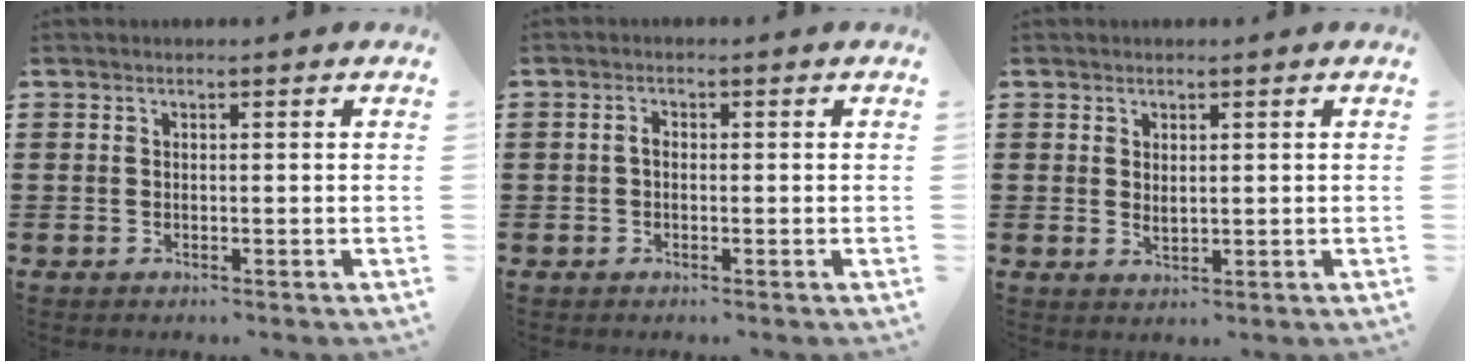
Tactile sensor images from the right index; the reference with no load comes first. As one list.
[{"total": 1.4, "force": [-0.3, 0.8, 1.1], "torque": [-0.030, -0.001, -0.008]}, {"total": 1.4, "force": [0.8, 0.7, 0.8], "torque": [-0.017, 0.005, 0.015]}]